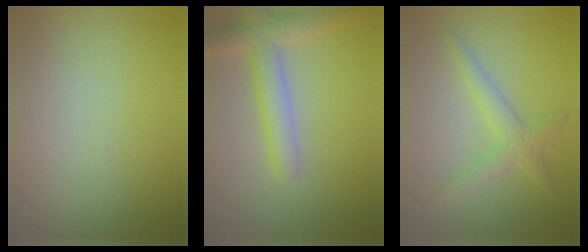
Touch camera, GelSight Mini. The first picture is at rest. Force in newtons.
{"total": 4.0, "press": 4.0, "slide": 0.1}
{"total": 2.4, "press": 2.4, "slide": 0.2}